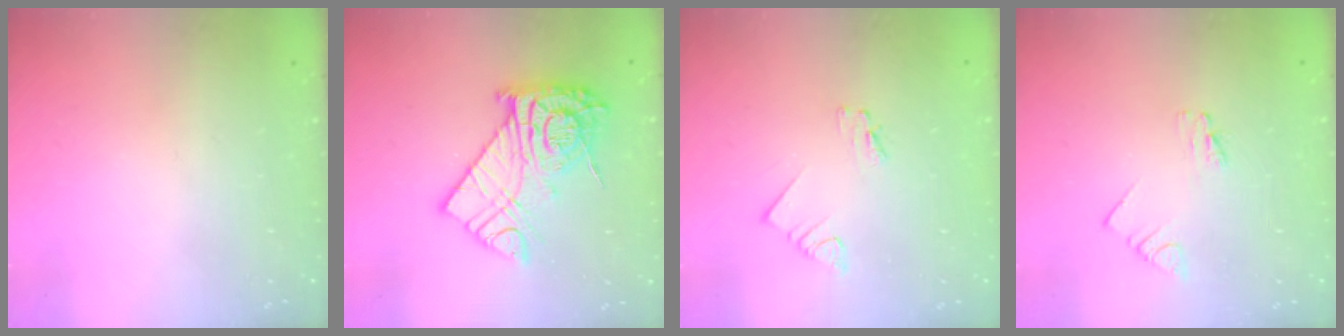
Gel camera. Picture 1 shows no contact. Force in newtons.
{"total": 15.9, "press": 15.8, "slide": 1.4}
{"total": 1.8, "press": 1.7, "slide": 0.2}
{"total": 1.1, "press": 1.1, "slide": 0.0}